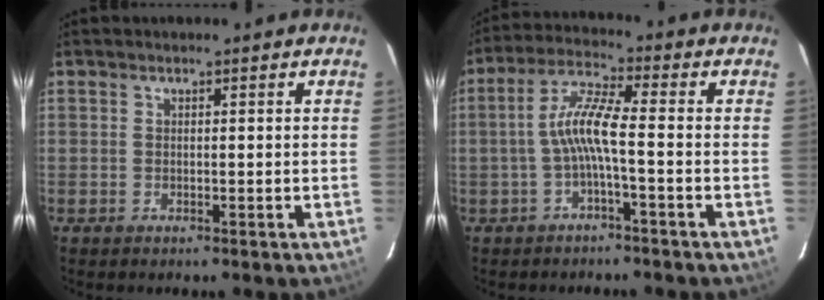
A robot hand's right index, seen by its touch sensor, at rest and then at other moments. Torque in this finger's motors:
{"motor_torque": [1.08, -0.34, 0.59, 0.18]}